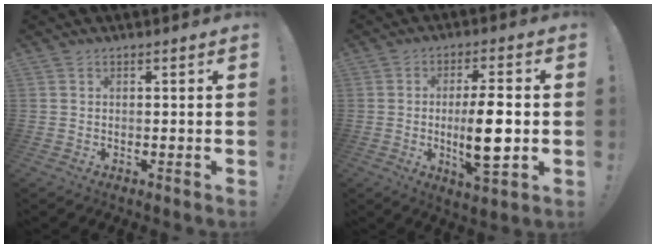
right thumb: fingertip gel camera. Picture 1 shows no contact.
{"total": 11.9, "force": [-0.9, 2.9, 11.5], "torque": [-0.203, -0.008, -0.024]}